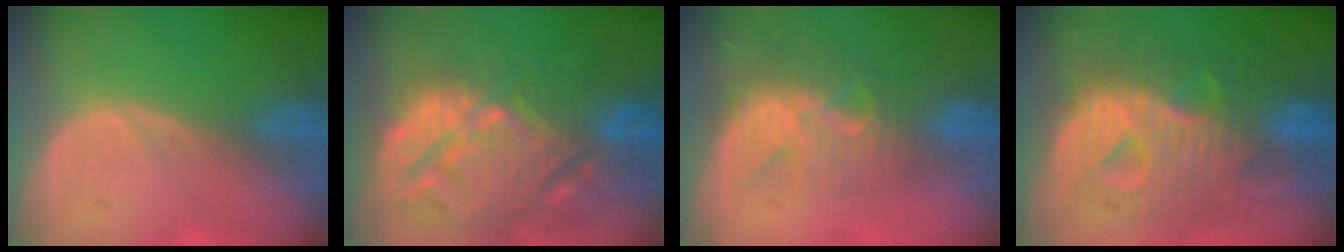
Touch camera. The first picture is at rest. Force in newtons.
{"total": 14.8, "press": 12.7, "slide": 7.6}
{"total": 8.9, "press": 7.6, "slide": 4.5}
{"total": 12.7, "press": 12.7, "slide": 1.2}